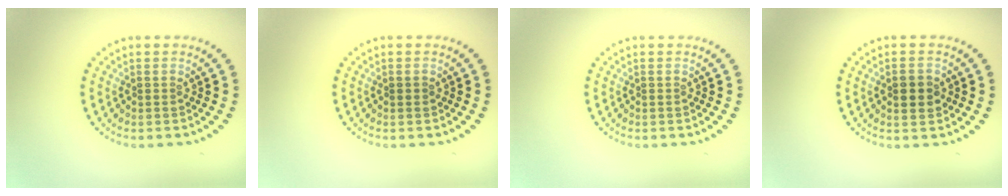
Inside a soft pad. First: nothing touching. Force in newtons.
{"total": 0.6, "press": 0.6, "slide": 0.1}
{"total": 0.0}
{"total": 2.5, "press": 2.5, "slide": 0.2}